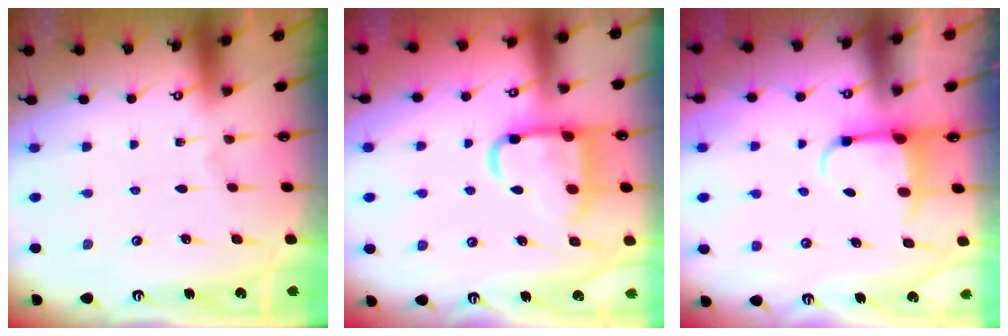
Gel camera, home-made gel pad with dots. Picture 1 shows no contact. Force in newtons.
{"total": 12.5, "press": 12.5, "slide": 1.2}
{"total": 5.3, "press": 5.2, "slide": 1.1}